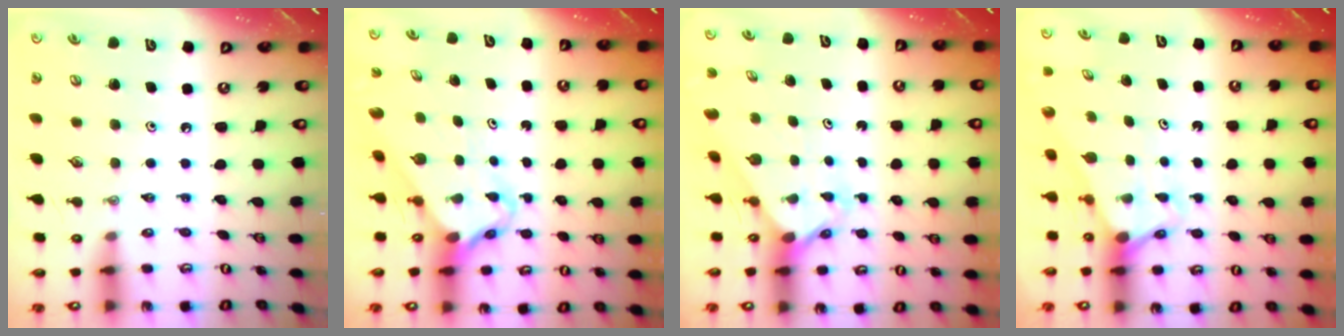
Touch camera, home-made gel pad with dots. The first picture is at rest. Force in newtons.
{"total": 2.8, "press": 2.8, "slide": 0.2}
{"total": 2.4, "press": 2.3, "slide": 0.3}
{"total": 2.8, "press": 2.8, "slide": 0.0}